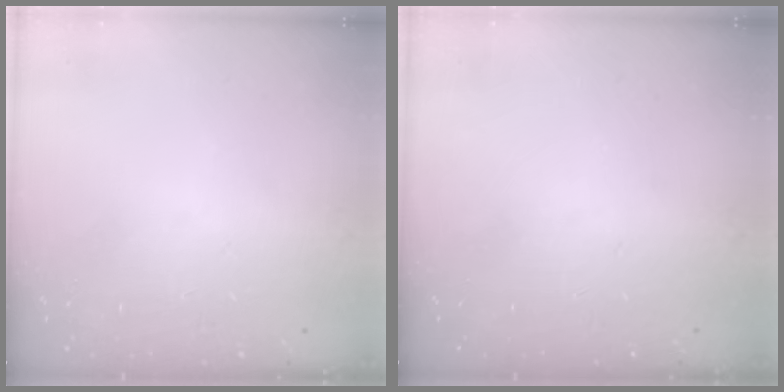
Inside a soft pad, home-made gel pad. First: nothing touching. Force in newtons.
{"total": 0.0}